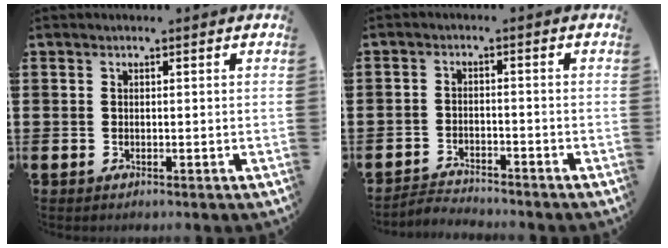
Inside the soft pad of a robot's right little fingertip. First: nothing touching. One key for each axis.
{"total": 2.4, "fx": -2.4, "fy": 0.1, "fz": -0.1, "tx": -0.004, "ty": 0.003, "tz": -0.051}